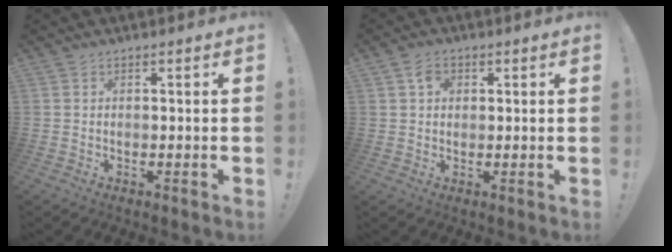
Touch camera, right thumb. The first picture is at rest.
{"total": 3.6, "force": [1.3, 2.8, 1.8], "torque": [-0.025, 0.000, 0.021]}